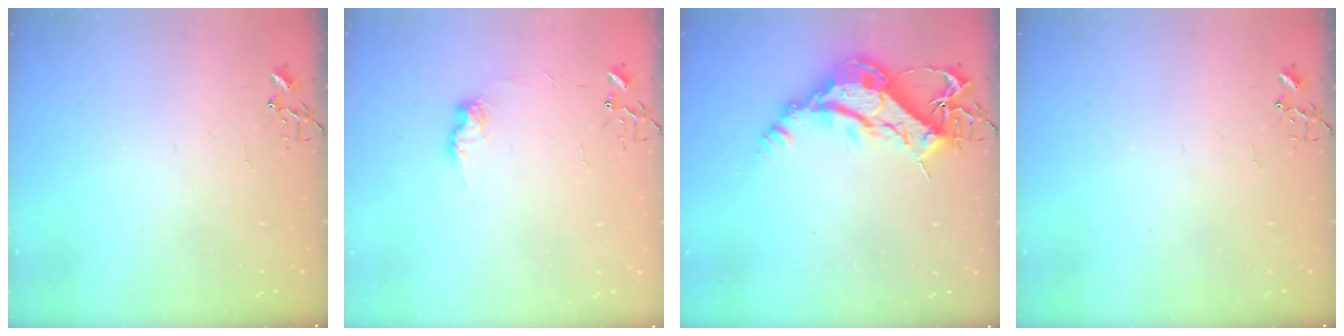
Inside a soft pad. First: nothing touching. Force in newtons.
{"total": 8.5, "press": 8.4, "slide": 0.7}
{"total": 14.3, "press": 14.2, "slide": 1.5}
{"total": 0.0}